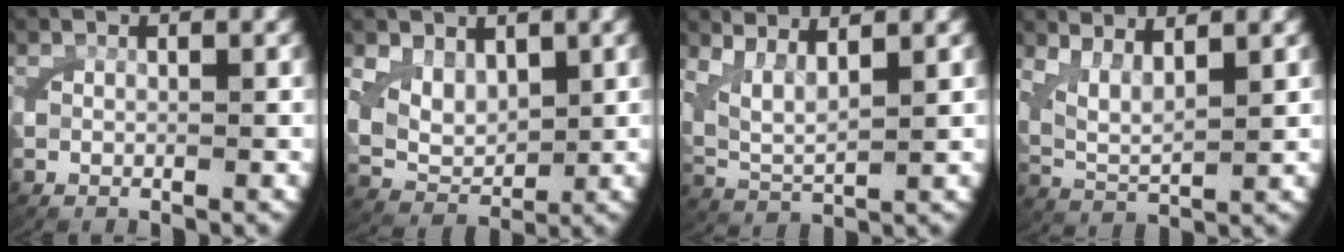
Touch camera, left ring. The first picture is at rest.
{"total": 4.8, "force": [1.3, 3.9, 2.6], "torque": [-0.071, -0.025, 0.034]}
{"total": 6.7, "force": [2.2, 5.0, 3.9], "torque": [-0.107, -0.015, 0.034]}
{"total": 6.0, "force": [2.1, 4.3, 3.6], "torque": [-0.093, -0.015, 0.032]}